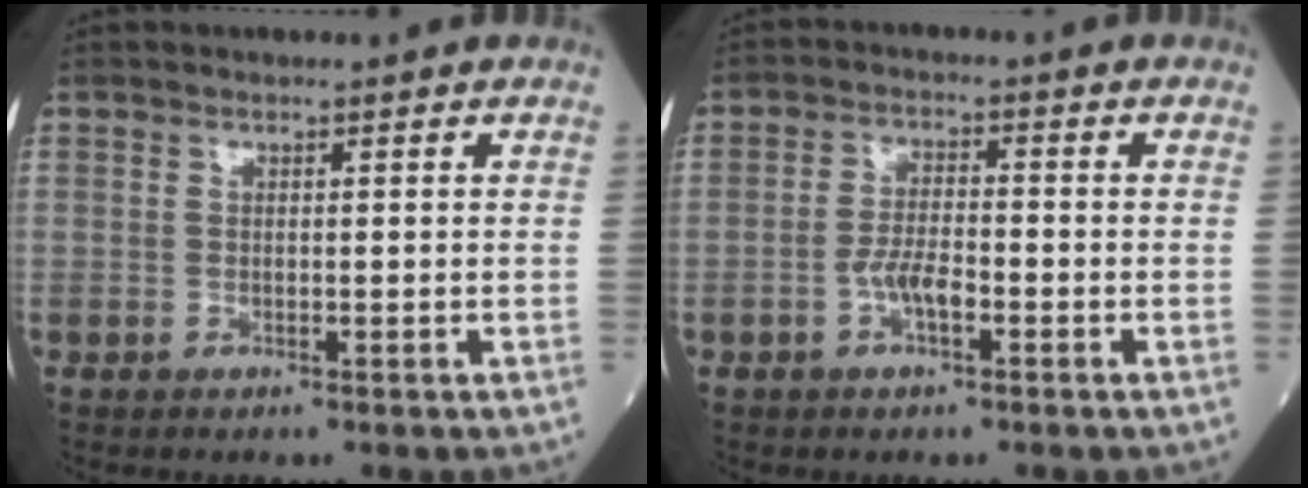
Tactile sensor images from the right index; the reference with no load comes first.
{"total": 3.9, "force": [-1.6, 1.2, 3.4], "torque": [-0.064, 0.008, -0.032]}